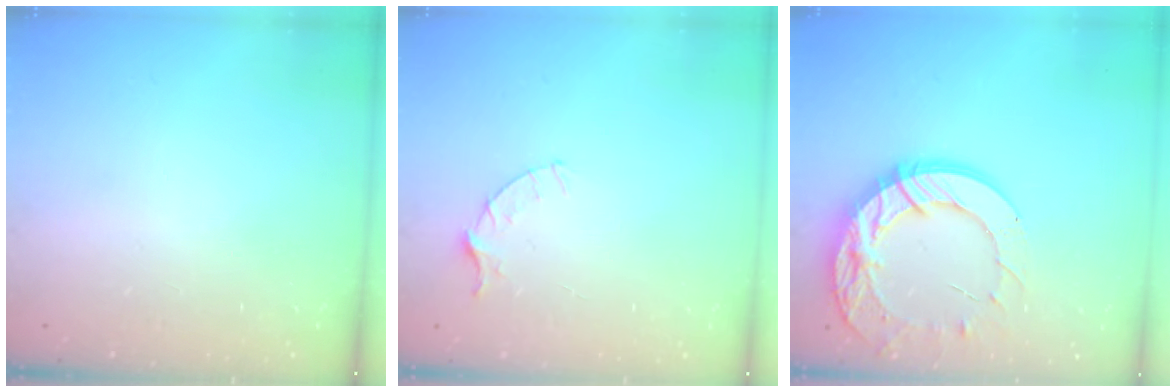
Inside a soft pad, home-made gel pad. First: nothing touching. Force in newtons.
{"total": 3.4, "press": 3.4, "slide": 0.4}
{"total": 18.0, "press": 17.9, "slide": 1.6}